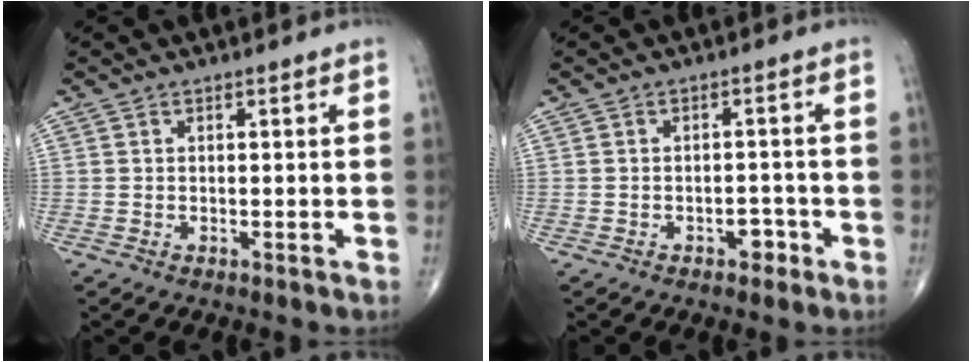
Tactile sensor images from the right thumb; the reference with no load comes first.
{"total": 2.7, "force": [-1.5, 1.7, 1.5], "torque": [-0.009, 0.011, -0.020]}